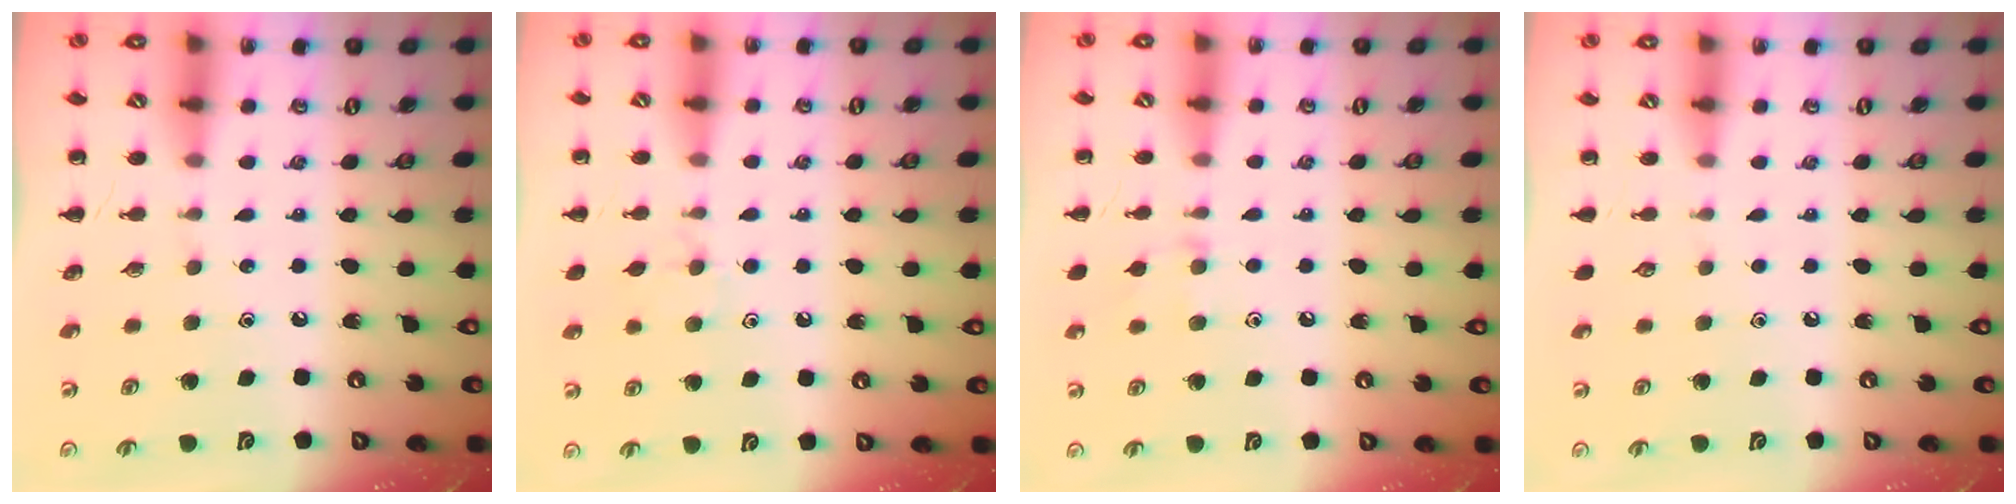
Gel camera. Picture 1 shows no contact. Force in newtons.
{"total": 5.5, "press": 5.1, "slide": 1.9}
{"total": 7.6, "press": 7.4, "slide": 1.8}
{"total": 0.0}